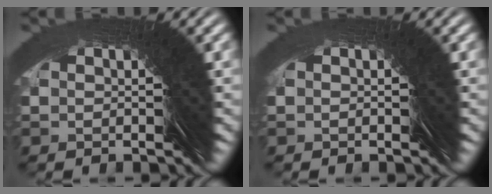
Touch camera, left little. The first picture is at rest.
{"total": 0.6, "force": [-0.1, 0.6, 0.2], "torque": [-0.010, -0.004, 0.000]}